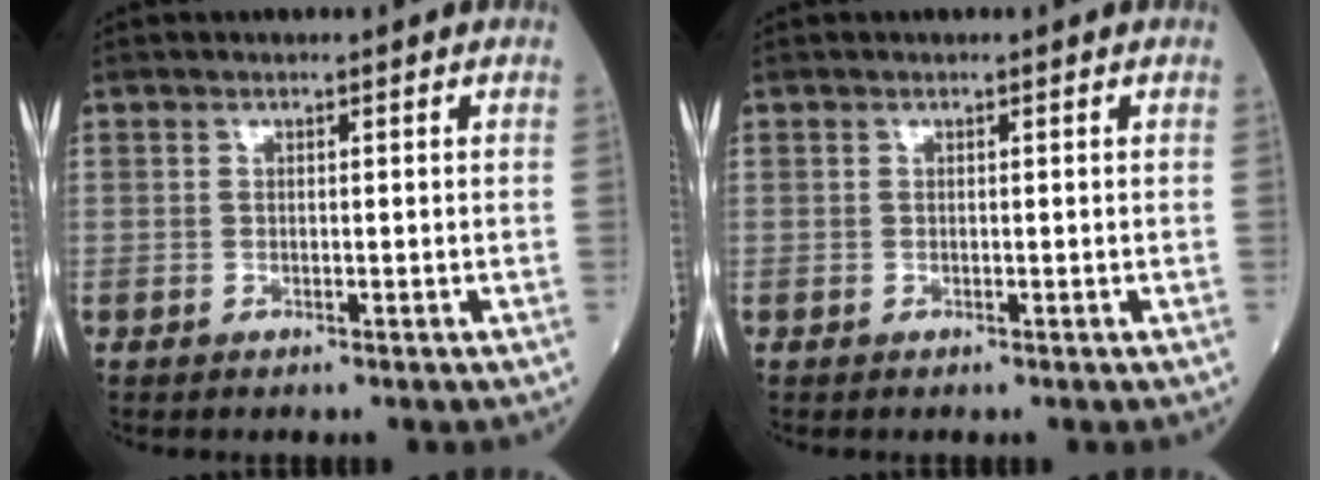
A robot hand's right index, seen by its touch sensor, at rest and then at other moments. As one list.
[{"total": 0.0}]